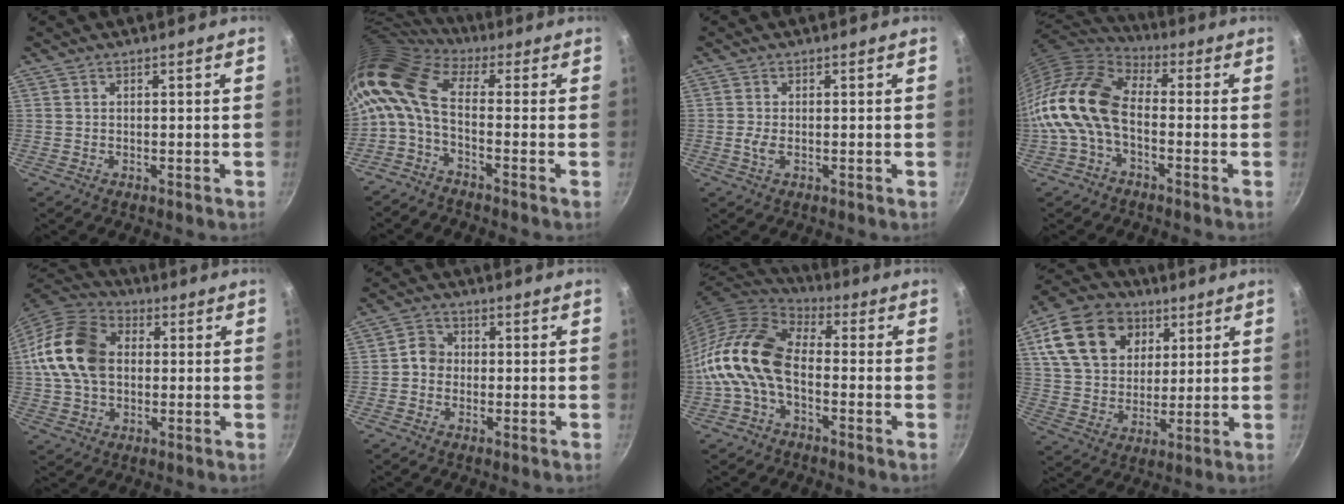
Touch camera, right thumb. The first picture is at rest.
{"total": 12.3, "force": [0.4, 5.8, 10.9], "torque": [-0.235, 0.023, -0.012]}
{"total": 1.8, "force": [-0.3, 0.7, 1.6], "torque": [-0.037, -0.001, -0.006]}
{"total": 14.3, "force": [-2.9, 8.6, 11.1], "torque": [-0.202, 0.036, -0.076]}
{"total": 17.0, "force": [1.6, 12.3, 11.7], "torque": [-0.210, 0.026, 0.016]}
{"total": 3.8, "force": [-0.4, 3.4, 1.7], "torque": [-0.009, 0.013, -0.019]}
{"total": 14.0, "force": [-3.1, 8.3, 10.8], "torque": [-0.195, 0.038, -0.081]}
{"total": 18.3, "force": [7.2, 13.5, 10.1], "torque": [-0.160, -0.006, 0.126]}